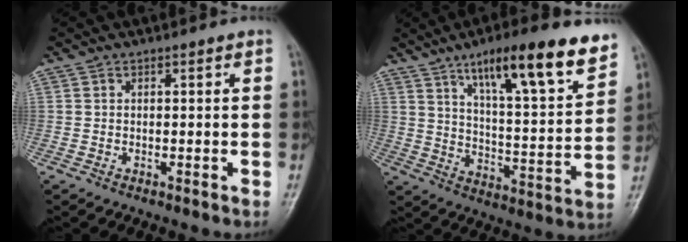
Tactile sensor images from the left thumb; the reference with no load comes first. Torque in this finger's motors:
{"motor_torque": [0.83, 0.75, 1.45, -1.32, 0.40]}